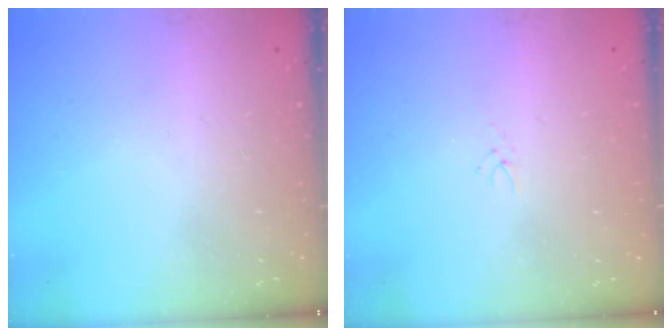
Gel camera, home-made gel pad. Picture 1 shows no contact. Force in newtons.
{"total": 1.0, "press": 1.0, "slide": 0.3}